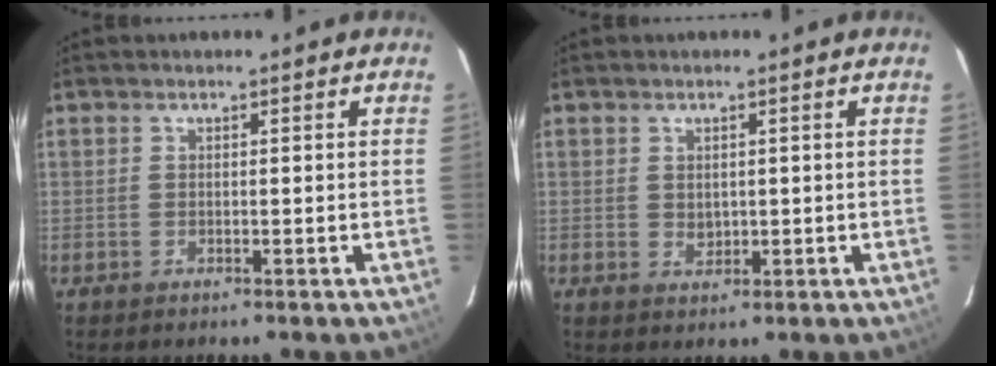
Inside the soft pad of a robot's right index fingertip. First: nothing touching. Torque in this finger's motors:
{"motor_torque": [-0.08, 0.02, -0.01, 0.00]}